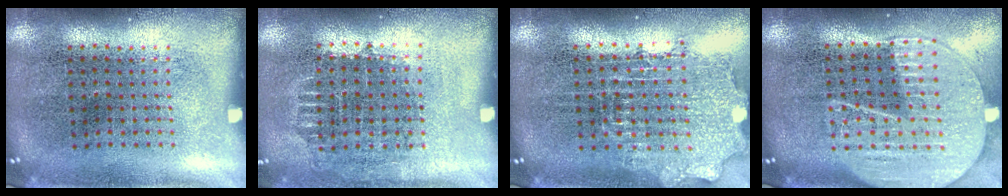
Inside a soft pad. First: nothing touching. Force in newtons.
{"total": 0.7, "press": 0.7, "slide": 0.2}
{"total": 1.9, "press": 1.5, "slide": 1.1}
{"total": 2.0, "press": 1.9, "slide": 0.8}